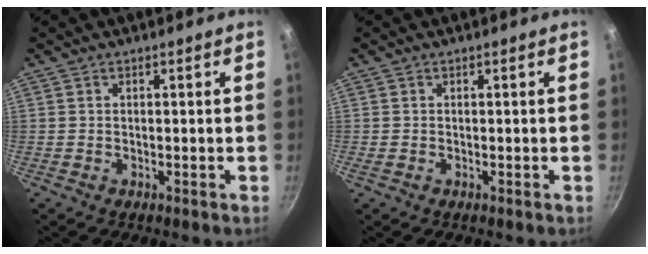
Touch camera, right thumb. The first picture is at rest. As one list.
[{"total": 0.0}]